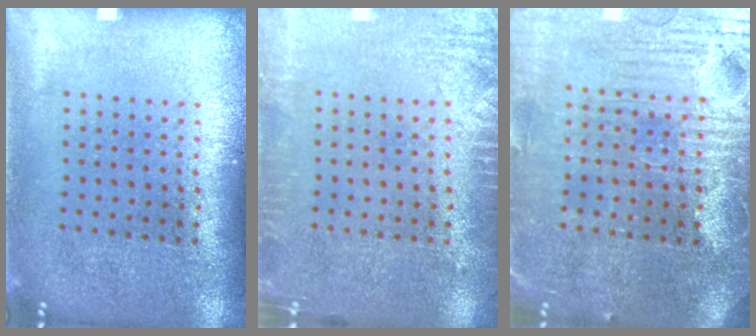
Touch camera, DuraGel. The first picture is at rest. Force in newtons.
{"total": 2.3, "press": 2.2, "slide": 0.2}
{"total": 4.0, "press": 3.8, "slide": 1.4}